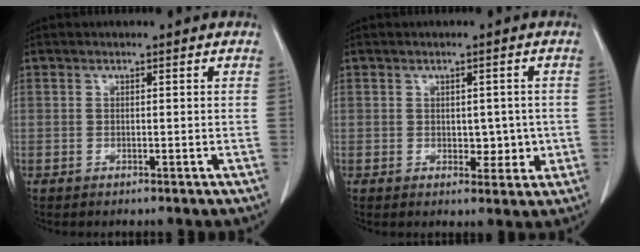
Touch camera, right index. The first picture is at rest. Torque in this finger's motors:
{"motor_torque": [-0.05, 0.19, 0.02, 0.02]}